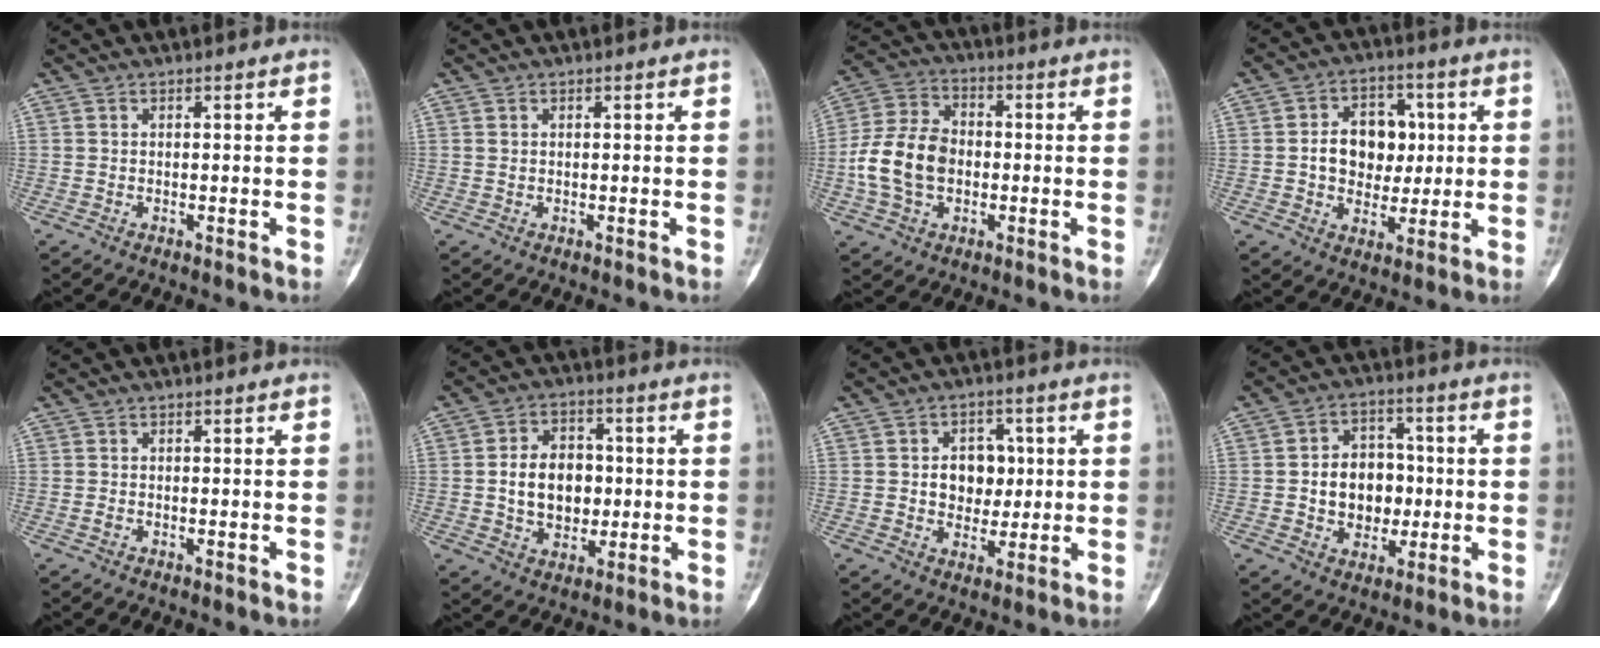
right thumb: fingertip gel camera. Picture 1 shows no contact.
{"total": 0.6, "force": [0.3, 0.4, 0.4], "torque": [-0.008, 0.003, 0.007]}
{"total": 12.9, "force": [-1.7, 9.2, 8.9], "torque": [-0.165, 0.027, -0.037]}
{"total": 11.4, "force": [1.0, 8.7, 7.4], "torque": [-0.067, 0.011, 0.017]}
{"total": 0.6, "force": [-0.3, 0.3, 0.5], "torque": [-0.011, 0.002, -0.005]}
{"total": 11.4, "force": [0.1, 8.5, 7.6], "torque": [-0.094, 0.012, 0.005]}
{"total": 7.7, "force": [0.8, 6.0, 4.7], "torque": [-0.025, 0.003, 0.015]}
{"total": 11.2, "force": [-0.5, 8.8, 6.9], "torque": [-0.064, 0.020, -0.003]}